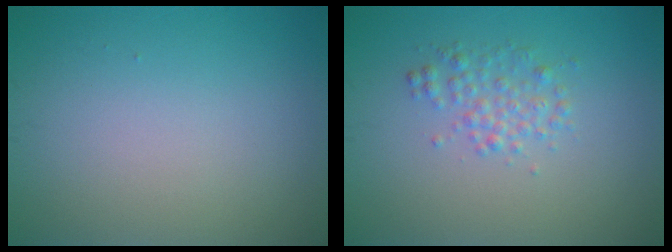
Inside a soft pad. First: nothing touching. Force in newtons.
{"total": 2.0, "press": 2.0, "slide": 0.1}